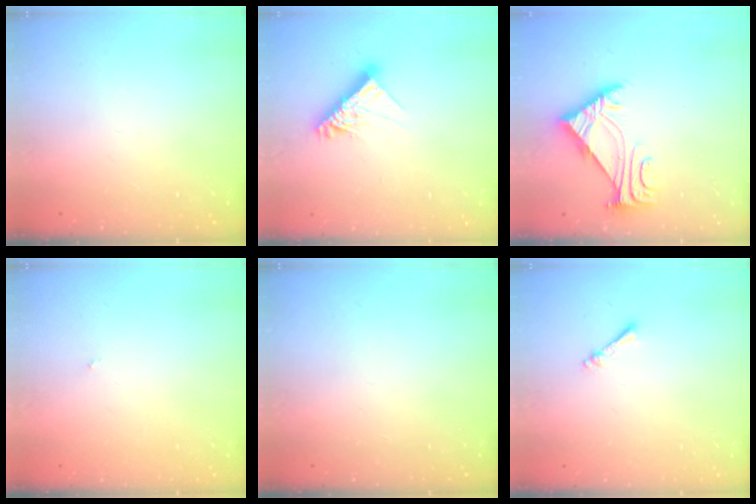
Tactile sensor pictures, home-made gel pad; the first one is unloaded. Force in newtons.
{"total": 11.5, "press": 11.4, "slide": 1.1}
{"total": 5.9, "press": 5.8, "slide": 1.1}
{"total": 0.0}
{"total": 0.0}
{"total": 1.1, "press": 1.1, "slide": 0.2}